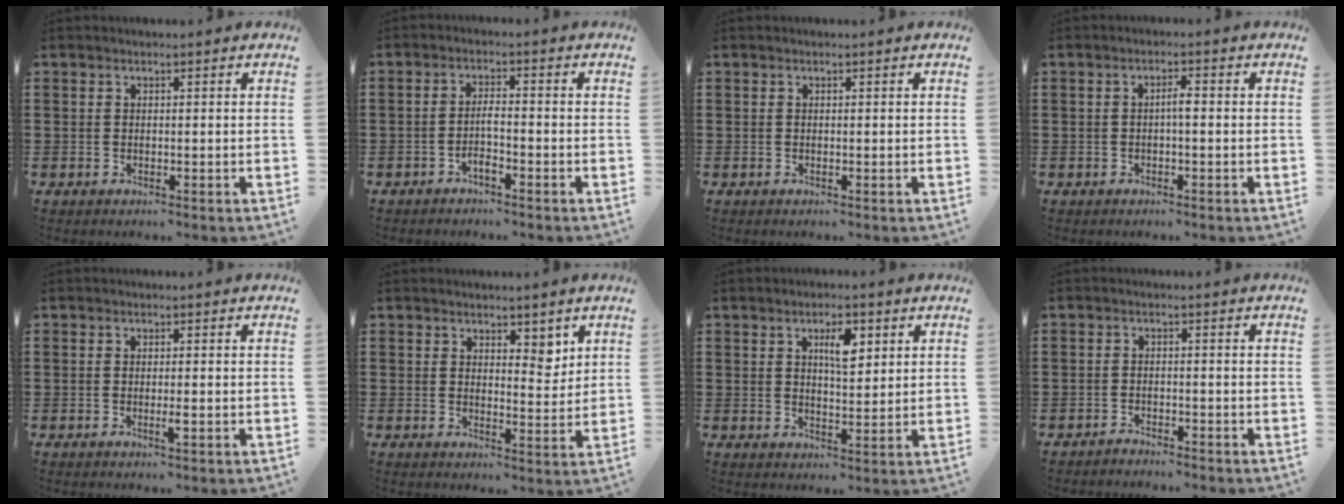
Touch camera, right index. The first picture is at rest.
{"total": 2.4, "force": [-1.5, 0.4, 1.8], "torque": [-0.035, 0.004, -0.029]}
{"total": 0.0}
{"total": 1.8, "force": [-0.3, 0.4, 1.7], "torque": [-0.032, 0.004, -0.006]}
{"total": 1.6, "force": [-0.6, 0.1, 1.5], "torque": [-0.035, -0.004, -0.012]}
{"total": 3.6, "force": [2.8, 1.9, 1.2], "torque": [-0.015, 0.000, 0.048]}
{"total": 4.3, "force": [1.9, 1.6, 3.5], "torque": [-0.059, 0.004, 0.026]}
{"total": 1.6, "force": [-1.6, 0.1, -0.1], "torque": [-0.003, 0.006, -0.034]}